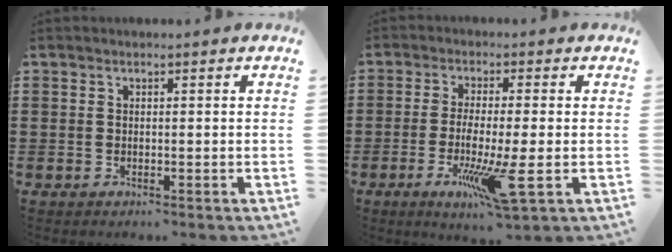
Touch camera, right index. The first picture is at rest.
{"total": 8.0, "force": [-2.4, 0.6, 7.6], "torque": [-0.152, -0.022, -0.043]}